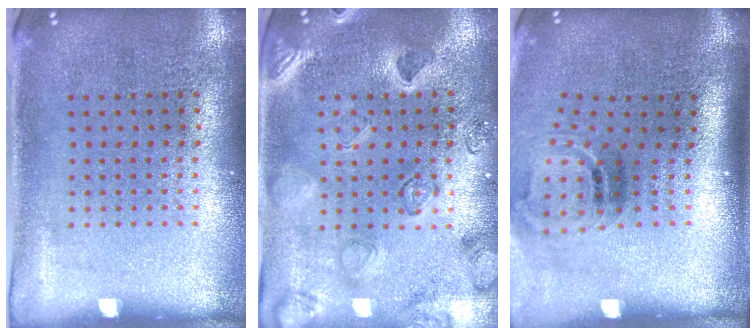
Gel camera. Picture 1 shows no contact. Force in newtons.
{"total": 2.4, "press": 2.3, "slide": 0.6}
{"total": 1.9, "press": 1.1, "slide": 1.5}